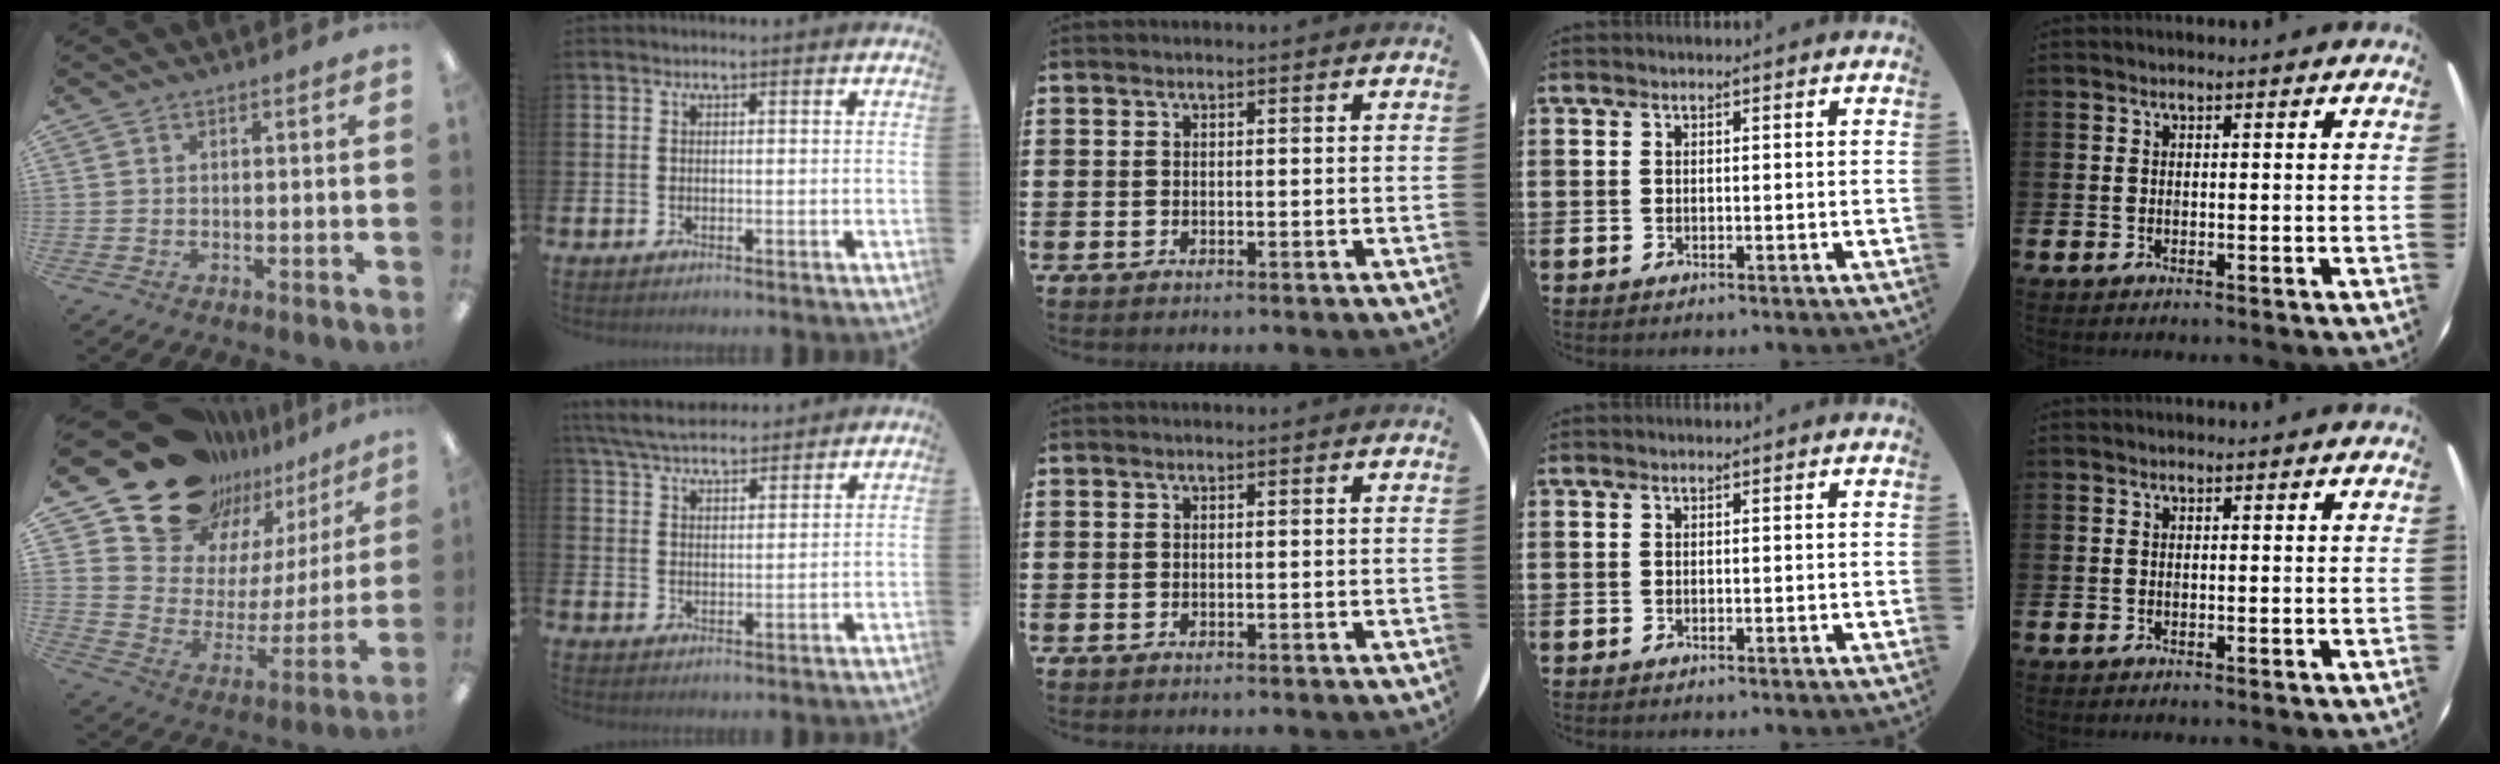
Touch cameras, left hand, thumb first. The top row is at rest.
{"thumb": {"total": 22.8, "force": [18.4, 11.9, 6.5], "torque": [-0.129, -0.132, 0.345]}, "index": {"total": 5.9, "force": [5.5, 1.3, 1.6], "torque": [-0.055, -0.018, 0.102]}}